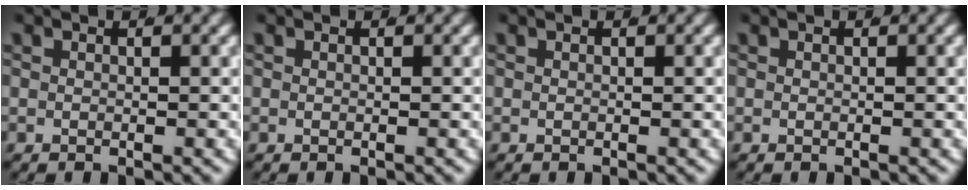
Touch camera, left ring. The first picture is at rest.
{"total": 0.0}
{"total": 0.0}
{"total": 0.0}